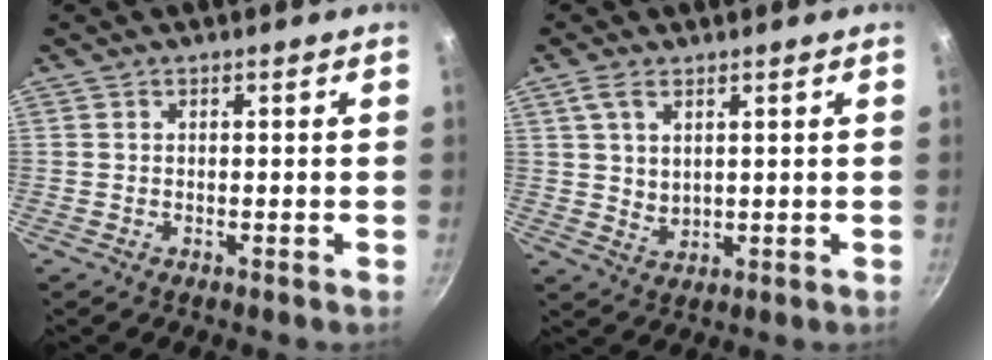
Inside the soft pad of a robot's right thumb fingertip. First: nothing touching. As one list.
[{"total": 4.6, "force": [2.1, 2.5, 3.3], "torque": [-0.057, -0.006, 0.045]}]